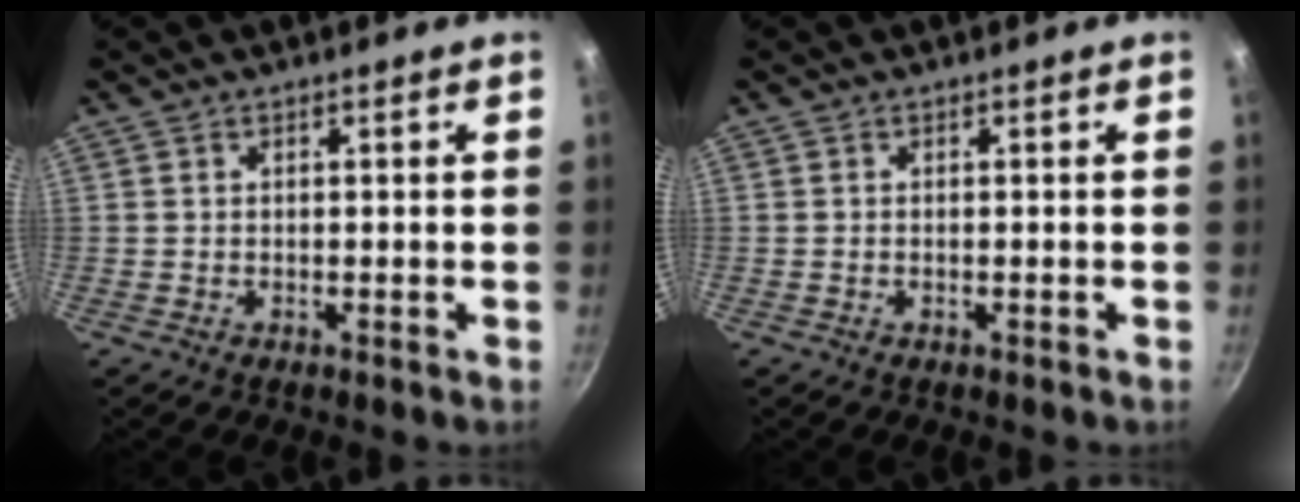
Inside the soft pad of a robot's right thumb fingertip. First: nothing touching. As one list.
[{"total": 0.0}]